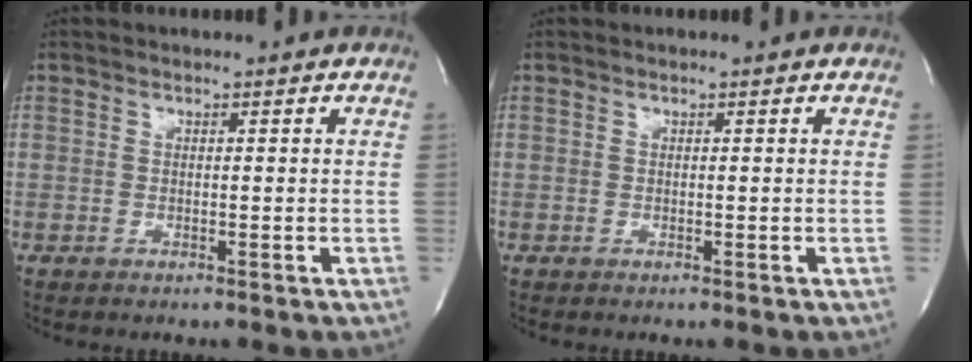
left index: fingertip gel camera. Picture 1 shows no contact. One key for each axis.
{"total": 0.0}